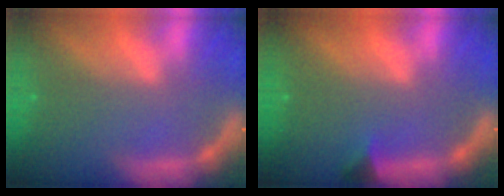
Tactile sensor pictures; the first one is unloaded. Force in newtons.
{"total": 1.4}